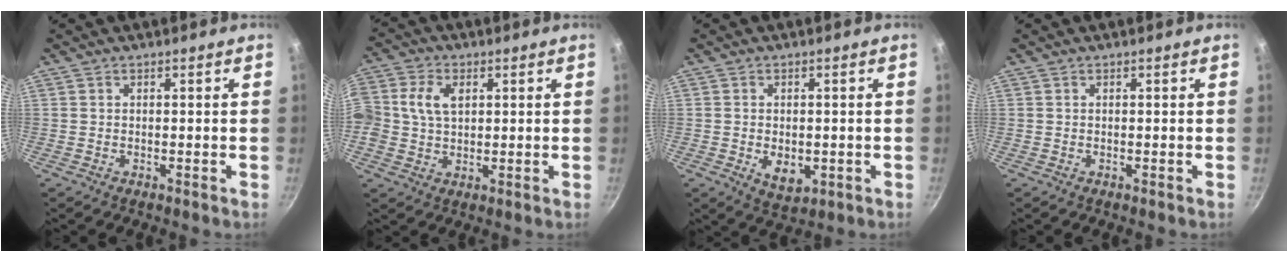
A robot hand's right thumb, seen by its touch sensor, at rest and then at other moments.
{"total": 9.5, "force": [1.9, 7.2, 5.9], "torque": [-0.117, 0.021, 0.029]}
{"total": 5.5, "force": [-1.0, 3.6, 4.0], "torque": [-0.053, -0.010, -0.006]}
{"total": 0.0}